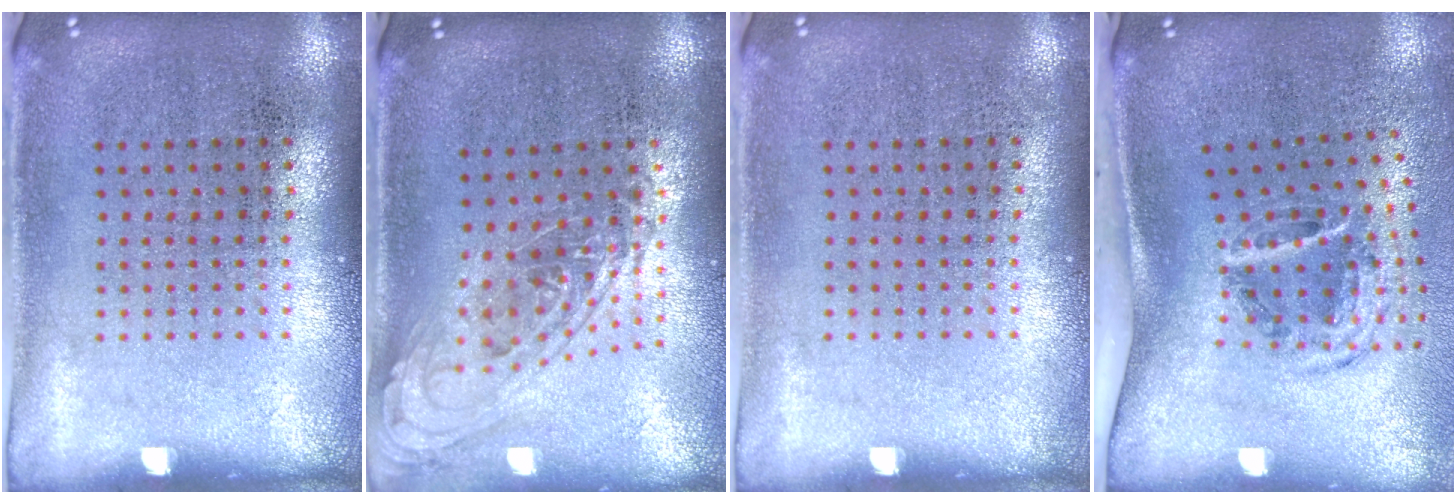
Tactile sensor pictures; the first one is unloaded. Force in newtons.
{"total": 1.1, "press": 1.0, "slide": 0.4}
{"total": 0.0}
{"total": 2.0, "press": 1.2, "slide": 1.6}